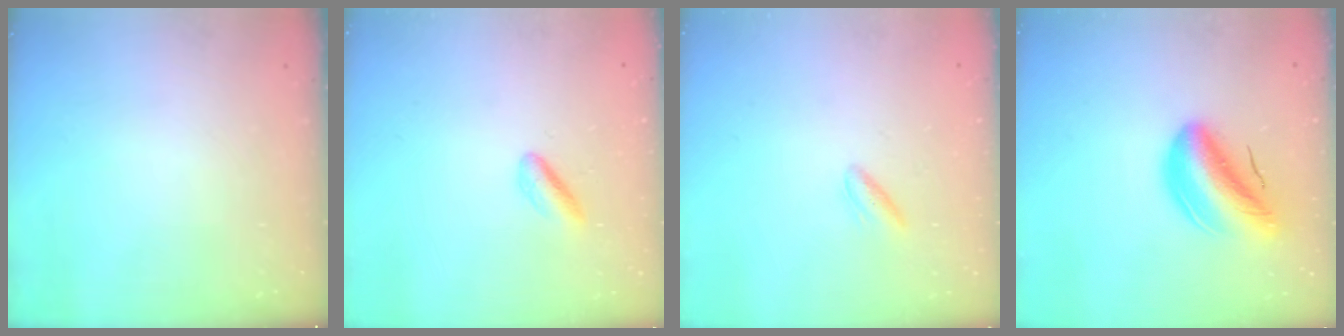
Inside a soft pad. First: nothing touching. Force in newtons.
{"total": 2.4, "press": 2.2, "slide": 1.0}
{"total": 3.6, "press": 3.4, "slide": 1.1}
{"total": 9.5, "press": 9.1, "slide": 2.7}